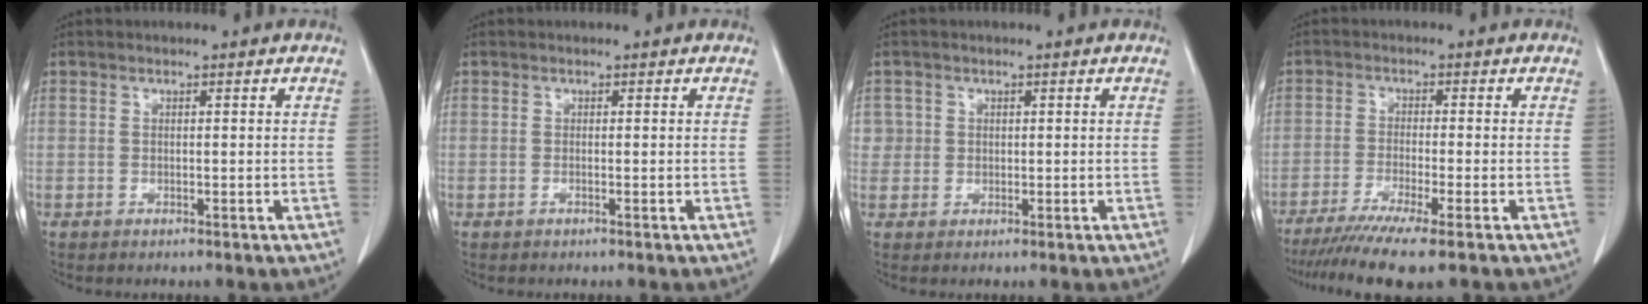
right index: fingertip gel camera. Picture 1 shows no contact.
{"total": 0.0}
{"total": 2.1, "force": [0.4, 2.1, -0.1], "torque": [0.020, 0.003, 0.002]}
{"total": 9.1, "force": [-6.8, -0.6, 6.0], "torque": [-0.091, -0.025, -0.110]}